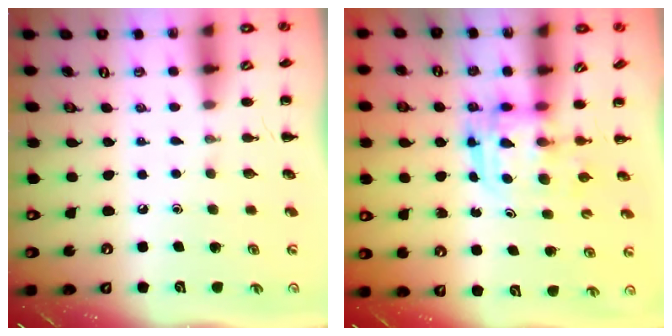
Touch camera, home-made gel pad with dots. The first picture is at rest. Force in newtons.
{"total": 3.0, "press": 3.0, "slide": 0.3}